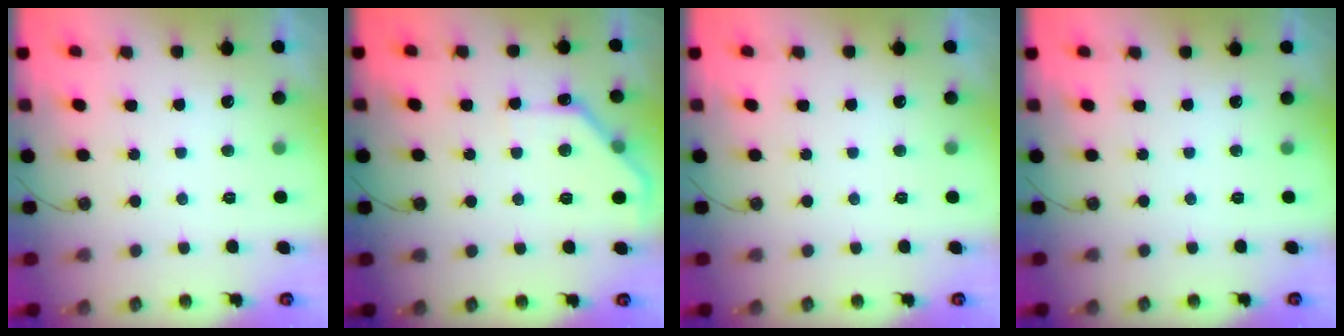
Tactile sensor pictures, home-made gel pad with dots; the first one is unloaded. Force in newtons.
{"total": 9.8, "press": 9.8, "slide": 0.2}
{"total": 0.0}
{"total": 0.0}